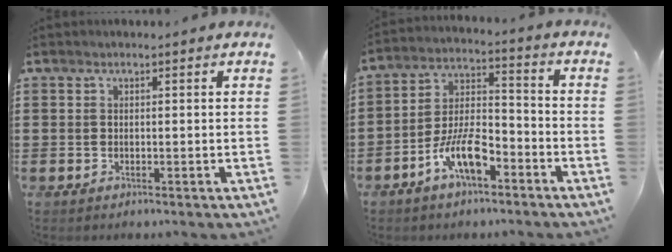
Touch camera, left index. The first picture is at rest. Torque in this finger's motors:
{"motor_torque": [0.79, 0.66, 0.57, 0.18]}